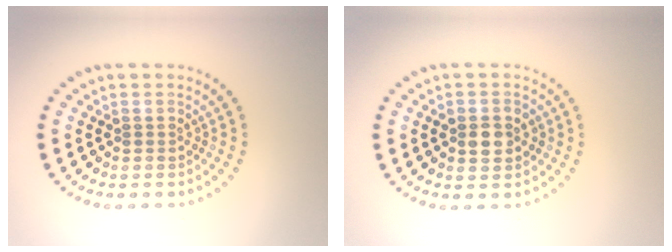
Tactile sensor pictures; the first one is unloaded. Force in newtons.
{"total": 2.1, "press": 2.1, "slide": 0.2}